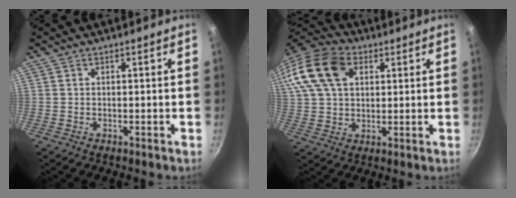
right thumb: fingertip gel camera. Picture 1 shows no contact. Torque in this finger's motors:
{"motor_torque": [0.45, 2.06, 0.61, -0.54, 0.39]}